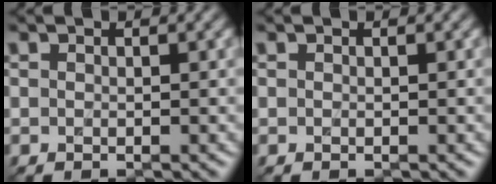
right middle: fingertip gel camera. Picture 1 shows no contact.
{"total": 0.0}